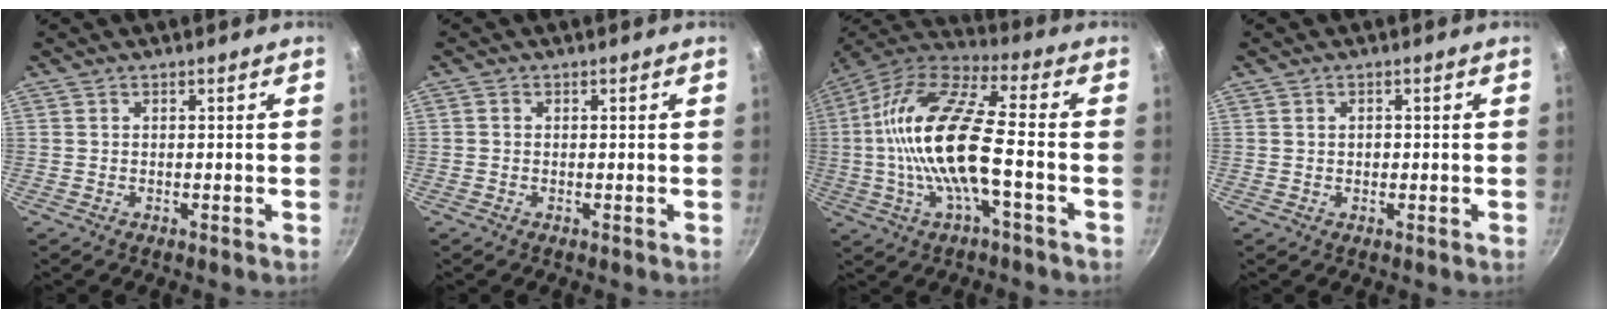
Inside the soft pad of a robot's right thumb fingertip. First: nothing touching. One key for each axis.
{"total": 0.6, "fx": -0.1, "fy": 0.6, "fz": 0.2, "tx": -0.003, "ty": 0.003, "tz": -0.003}
{"total": 19.3, "fx": -2.3, "fy": 6.5, "fz": 18.0, "tx": -0.351, "ty": 0.037, "tz": -0.059}
{"total": 1.1, "fx": 0.1, "fy": 1.0, "fz": 0.6, "tx": -0.006, "ty": 0.004, "tz": 0.002}